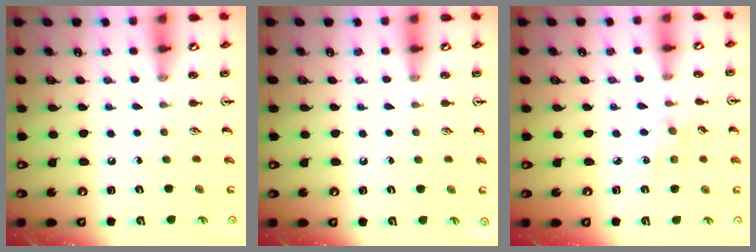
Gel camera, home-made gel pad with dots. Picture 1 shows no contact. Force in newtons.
{"total": 0.0}
{"total": 2.8, "press": 2.8, "slide": 0.4}